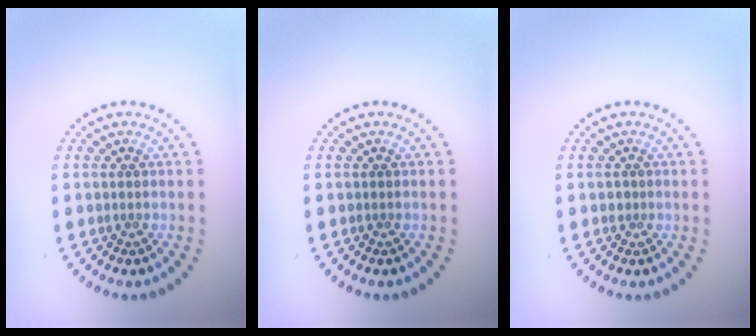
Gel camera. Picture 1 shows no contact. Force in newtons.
{"total": 0.0}
{"total": 0.6, "press": 0.4, "slide": 0.5}